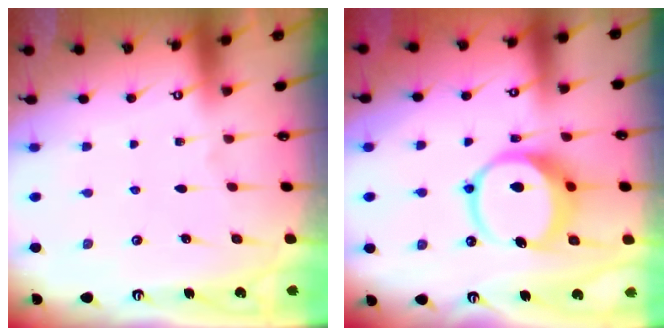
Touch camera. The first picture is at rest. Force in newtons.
{"total": 12.3, "press": 12.2, "slide": 2.0}